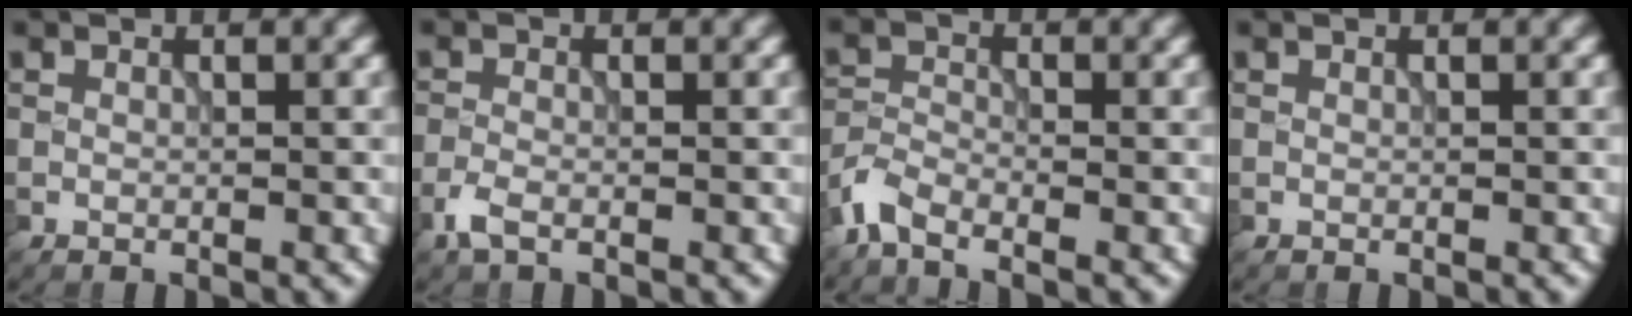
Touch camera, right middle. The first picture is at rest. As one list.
[{"total": 1.7, "force": [-1.1, 0.6, 1.1], "torque": [-0.031, -0.002, -0.030]}, {"total": 2.9, "force": [-2.2, 1.0, 1.5], "torque": [-0.035, -0.002, -0.059]}, {"total": 0.0}]